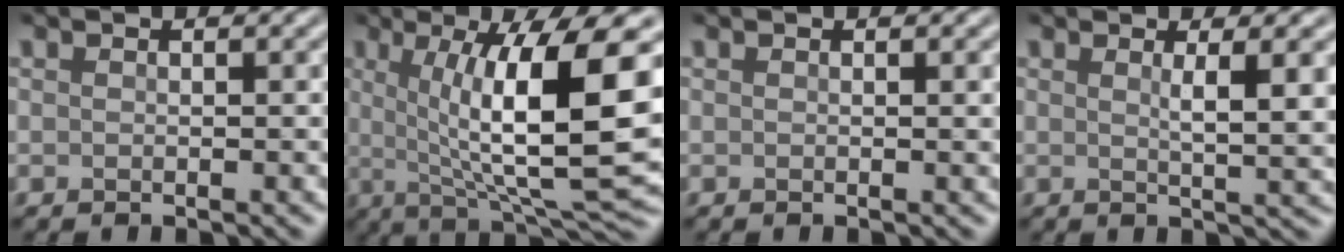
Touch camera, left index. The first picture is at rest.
{"total": 12.6, "force": [1.7, 2.9, 12.1], "torque": [-0.176, -0.004, 0.033]}
{"total": 0.6, "force": [0.2, 0.1, 0.6], "torque": [-0.004, 0.001, 0.001]}
{"total": 4.2, "force": [1.1, 0.9, 3.9], "torque": [-0.052, -0.003, 0.016]}